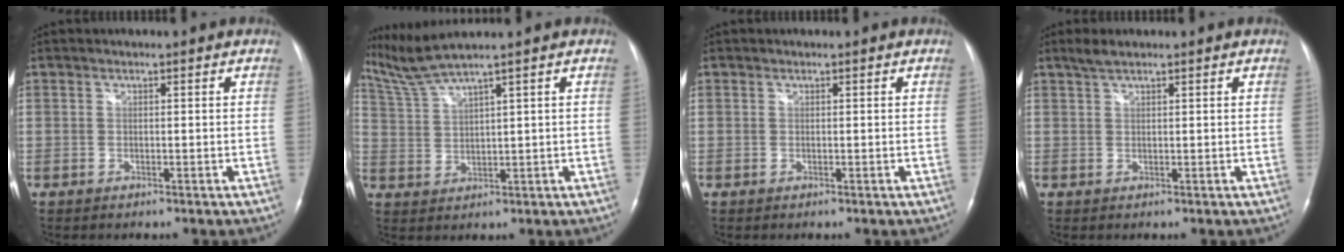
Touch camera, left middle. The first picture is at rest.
{"total": 5.4, "force": [4.6, -1.8, 2.1], "torque": [-0.060, 0.002, 0.107]}
{"total": 0.0}
{"total": 2.0, "force": [1.6, 0.4, 1.1], "torque": [-0.027, 0.008, 0.033]}